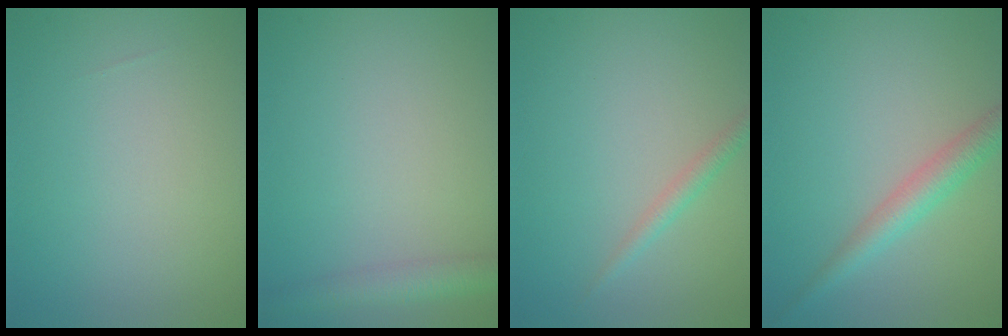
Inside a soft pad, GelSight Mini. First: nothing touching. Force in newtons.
{"total": 2.8, "press": 2.8, "slide": 0.1}
{"total": 1.4, "press": 1.4, "slide": 0.1}
{"total": 2.9, "press": 2.9, "slide": 0.1}